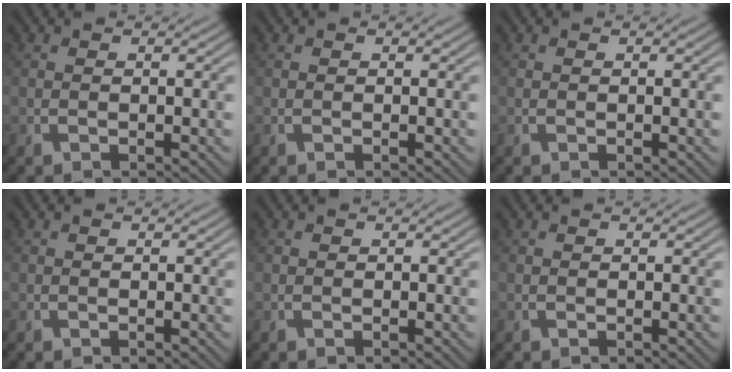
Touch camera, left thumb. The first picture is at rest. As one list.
[{"total": 0.0}, {"total": 0.0}, {"total": 0.0}, {"total": 0.0}, {"total": 0.0}]